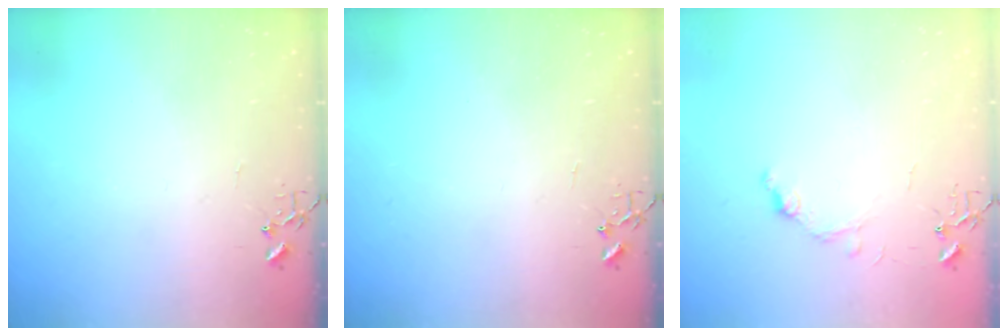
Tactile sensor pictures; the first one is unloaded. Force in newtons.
{"total": 0.0}
{"total": 7.9, "press": 7.9, "slide": 0.7}